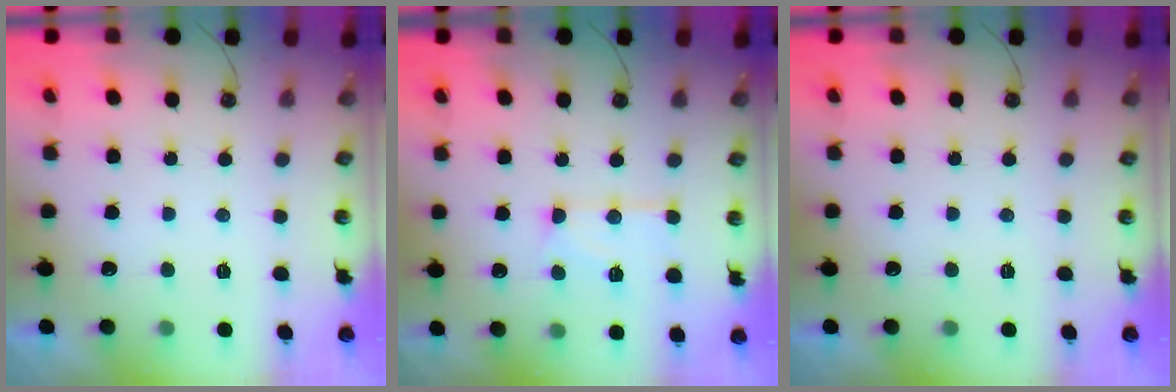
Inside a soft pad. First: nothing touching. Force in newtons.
{"total": 12.0, "press": 11.9, "slide": 1.0}
{"total": 0.0}